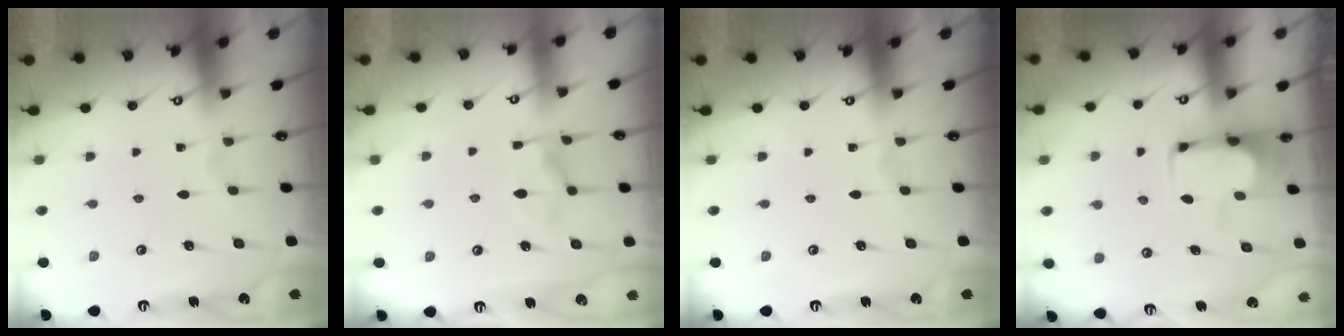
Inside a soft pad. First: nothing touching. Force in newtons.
{"total": 7.5, "press": 7.4, "slide": 1.1}
{"total": 0.0}
{"total": 3.2, "press": 3.1, "slide": 0.5}